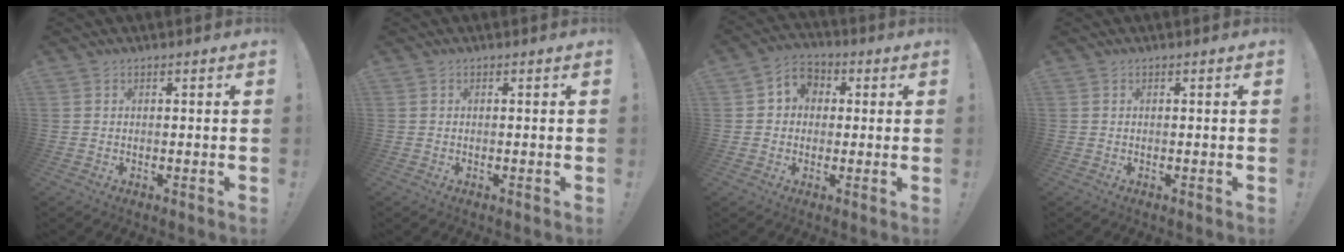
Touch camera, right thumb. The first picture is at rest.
{"total": 0.0}
{"total": 6.8, "force": [0.7, 6.2, 2.7], "torque": [-0.035, 0.005, 0.019]}
{"total": 0.0}